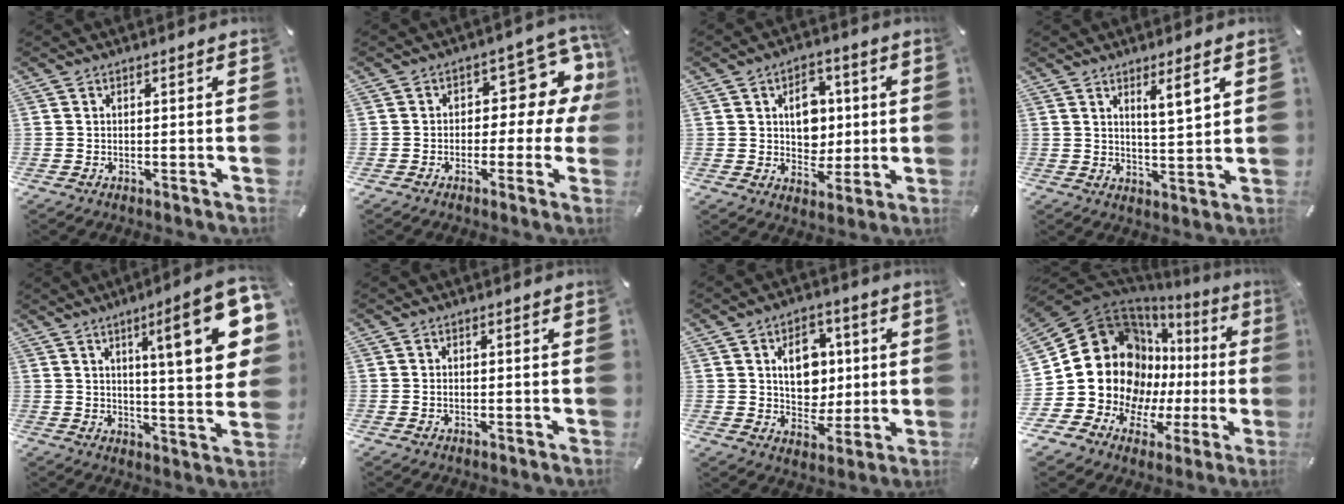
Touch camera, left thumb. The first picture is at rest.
{"total": 9.8, "force": [2.8, 6.1, 7.2], "torque": [-0.082, -0.026, 0.045]}
{"total": 9.4, "force": [1.7, 7.8, 5.0], "torque": [-0.052, -0.003, 0.025]}
{"total": 5.9, "force": [3.6, 0.7, 4.6], "torque": [-0.081, -0.018, 0.056]}
{"total": 18.8, "force": [7.2, 4.2, 16.8], "torque": [-0.246, -0.029, 0.099]}
{"total": 0.9, "force": [-0.1, 0.5, 0.8], "torque": [-0.016, 0.002, -0.003]}
{"total": 11.3, "force": [2.3, 9.1, 6.3], "torque": [-0.081, 0.000, 0.040]}
{"total": 23.3, "force": [3.3, 18.5, 13.9], "torque": [-0.256, -0.046, 0.086]}